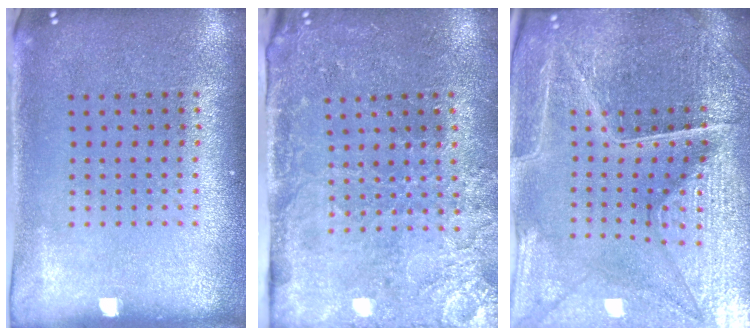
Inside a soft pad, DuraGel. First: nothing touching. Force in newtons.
{"total": 3.4, "press": 3.4, "slide": 0.4}
{"total": 5.2, "press": 5.0, "slide": 1.5}